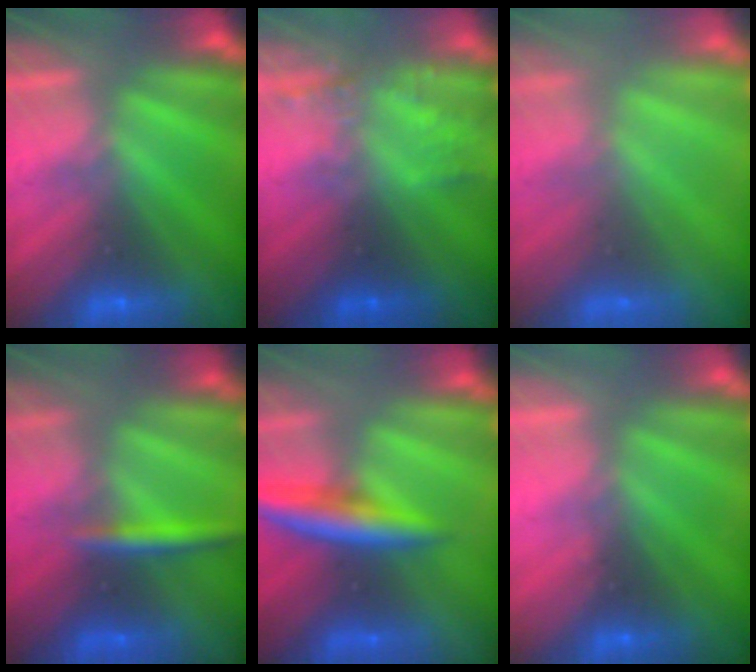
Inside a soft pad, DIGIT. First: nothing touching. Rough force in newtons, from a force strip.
{"total": 2.3}
{"total": 6.2}
{"total": 3.0}
{"total": 5.9}
{"total": 2.3}